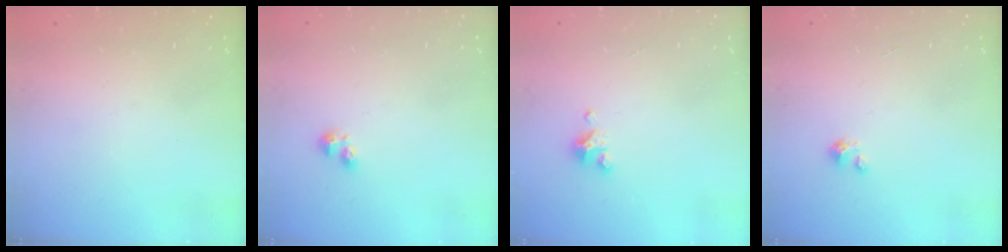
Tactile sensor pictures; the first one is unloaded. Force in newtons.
{"total": 2.7, "press": 2.6, "slide": 0.6}
{"total": 3.0, "press": 3.0, "slide": 0.2}
{"total": 1.8, "press": 1.8, "slide": 0.2}